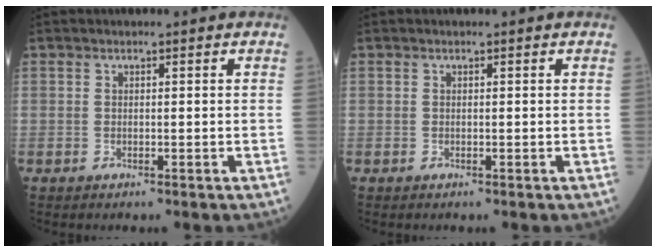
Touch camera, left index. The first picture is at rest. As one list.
[{"total": 0.0}]